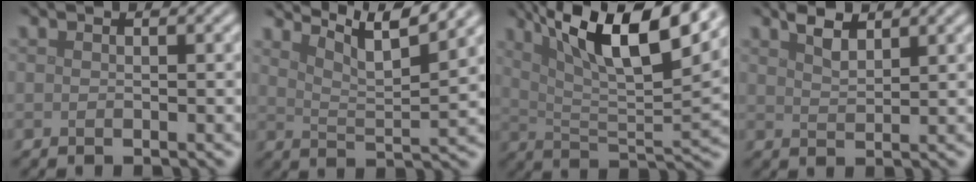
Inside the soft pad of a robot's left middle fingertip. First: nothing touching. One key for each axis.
{"total": 6.8, "fx": 5.3, "fy": 1.1, "fz": 4.0, "tx": -0.072, "ty": 0.006, "tz": 0.072}
{"total": 11.3, "fx": 6.0, "fy": 2.8, "fz": 9.1, "tx": -0.156, "ty": -0.001, "tz": 0.106}
{"total": 2.1, "fx": 1.6, "fy": 0.7, "fz": 1.1, "tx": -0.023, "ty": -0.001, "tz": 0.033}